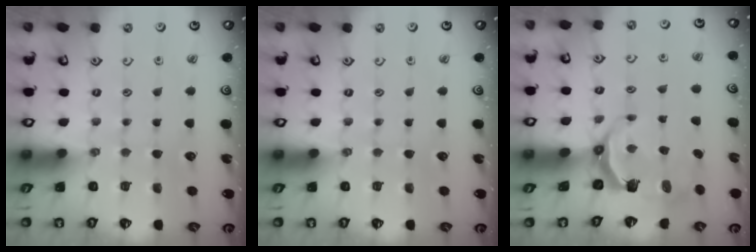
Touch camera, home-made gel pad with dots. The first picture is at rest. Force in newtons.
{"total": 0.0}
{"total": 5.5, "press": 3.9, "slide": 3.8}